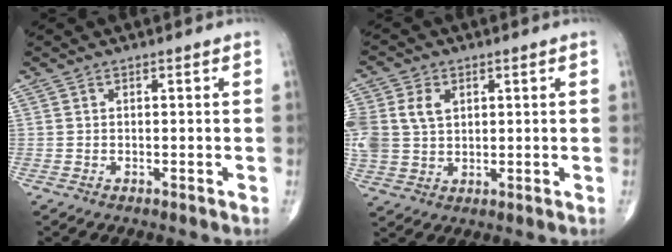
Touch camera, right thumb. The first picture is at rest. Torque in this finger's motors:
{"motor_torque": [0.15, 0.16, 0.87, 0.37, 0.30]}